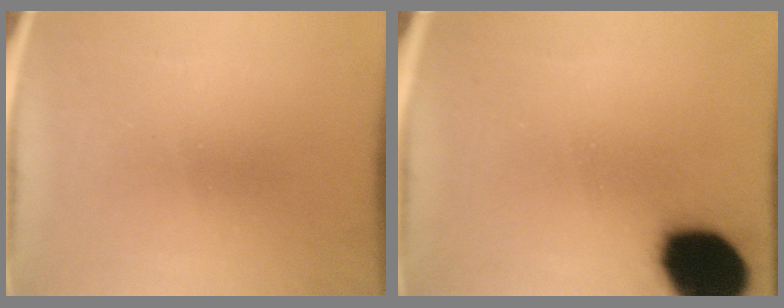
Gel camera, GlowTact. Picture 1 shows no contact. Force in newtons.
{"total": 19.0}